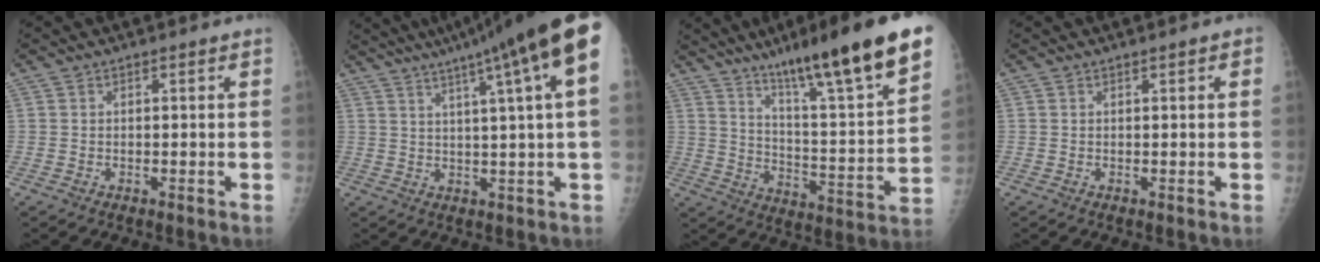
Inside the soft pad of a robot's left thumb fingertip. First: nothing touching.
{"total": 17.1, "force": [8.8, 0.2, 14.6], "torque": [-0.213, 0.014, 0.112]}
{"total": 25.0, "force": [16.6, 2.9, 18.4], "torque": [-0.266, -0.059, 0.262]}
{"total": 0.9, "force": [0.4, 0.3, 0.7], "torque": [-0.010, 0.002, 0.003]}